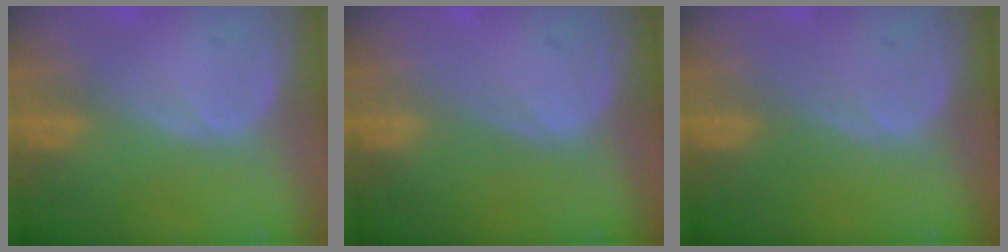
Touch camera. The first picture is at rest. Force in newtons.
{"total": 0.0}
{"total": 0.0}